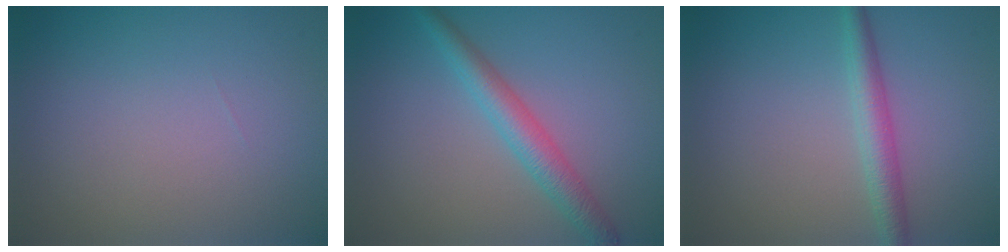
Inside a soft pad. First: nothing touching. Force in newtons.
{"total": 3.3, "press": 3.3, "slide": 0.0}
{"total": 2.7, "press": 2.7, "slide": 0.0}